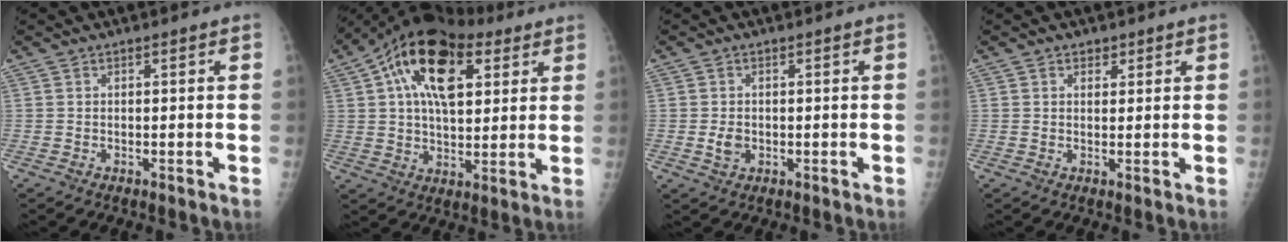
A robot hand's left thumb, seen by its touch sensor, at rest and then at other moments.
{"total": 17.7, "force": [6.8, 9.7, 13.2], "torque": [-0.197, 0.001, 0.106]}
{"total": 2.6, "force": [-0.3, 2.0, 1.6], "torque": [-0.021, 0.001, -0.003]}
{"total": 1.8, "force": [1.1, 1.3, 0.5], "torque": [0.007, -0.005, 0.013]}